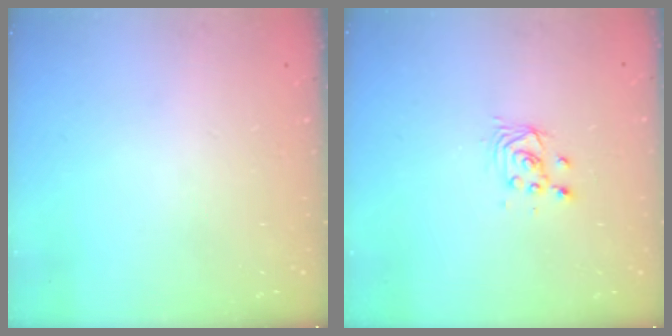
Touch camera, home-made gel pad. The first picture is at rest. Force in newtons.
{"total": 2.7, "press": 2.7, "slide": 0.1}